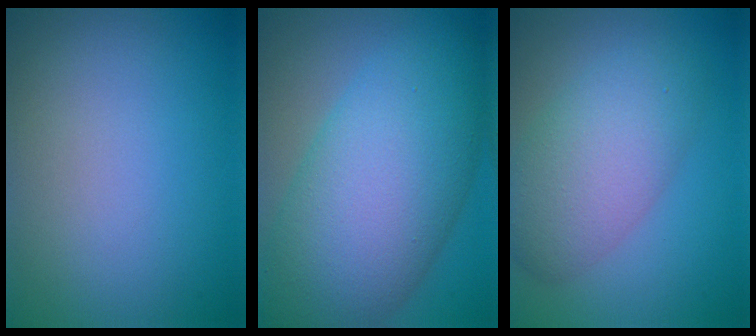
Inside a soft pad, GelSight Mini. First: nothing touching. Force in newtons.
{"total": 12.6, "press": 12.6, "slide": 0.5}
{"total": 6.0, "press": 6.0, "slide": 0.1}